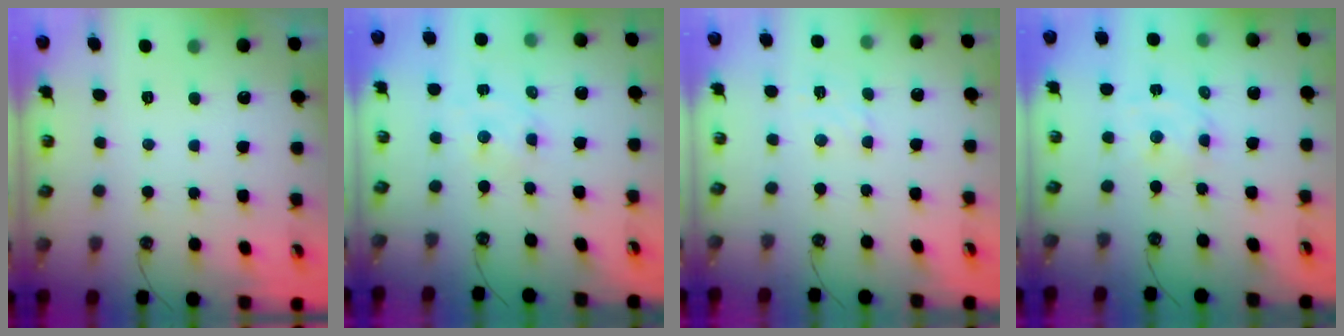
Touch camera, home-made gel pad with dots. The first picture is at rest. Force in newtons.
{"total": 1.8, "press": 1.7, "slide": 0.4}
{"total": 3.6, "press": 3.5, "slide": 0.6}
{"total": 3.0, "press": 3.0, "slide": 0.3}